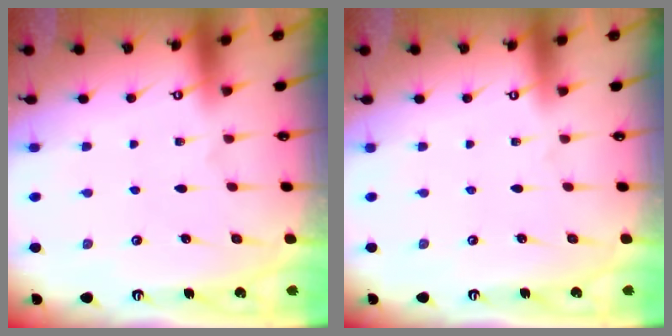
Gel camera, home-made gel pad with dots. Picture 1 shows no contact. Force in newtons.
{"total": 0.0}